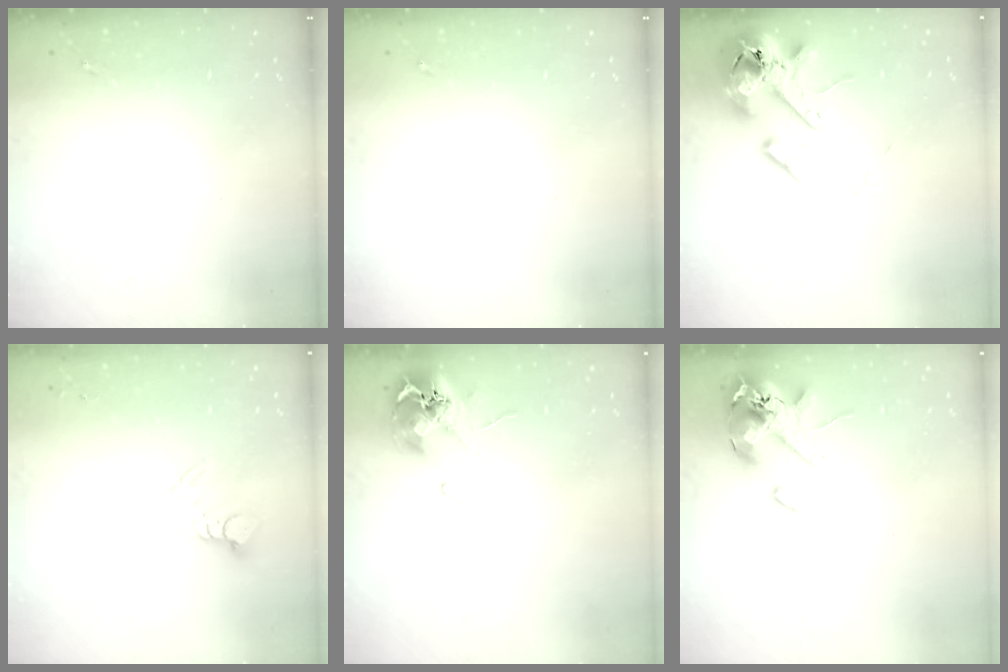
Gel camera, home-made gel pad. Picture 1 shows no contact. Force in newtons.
{"total": 0.0}
{"total": 15.8, "press": 15.5, "slide": 2.8}
{"total": 6.2, "press": 6.1, "slide": 0.4}
{"total": 12.3, "press": 12.2, "slide": 1.6}
{"total": 14.1, "press": 13.9, "slide": 2.5}